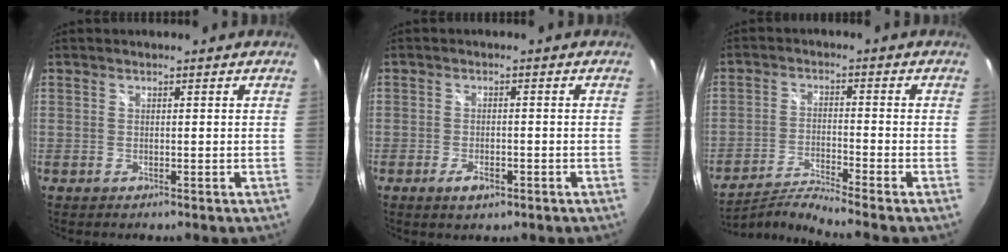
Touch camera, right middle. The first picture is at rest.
{"total": 3.1, "force": [-1.7, 1.3, 2.2], "torque": [-0.047, -0.006, -0.029]}
{"total": 7.7, "force": [-6.8, -2.5, 2.6], "torque": [-0.069, -0.006, -0.127]}